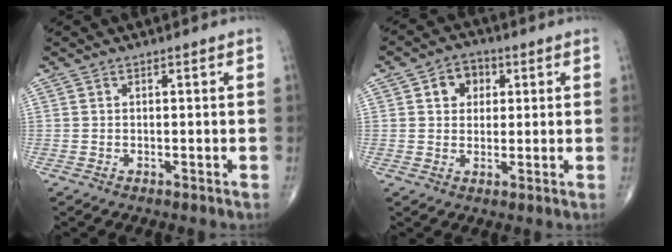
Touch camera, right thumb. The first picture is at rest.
{"total": 5.6, "force": [1.7, 4.5, 2.9], "torque": [-0.015, 0.003, 0.021]}